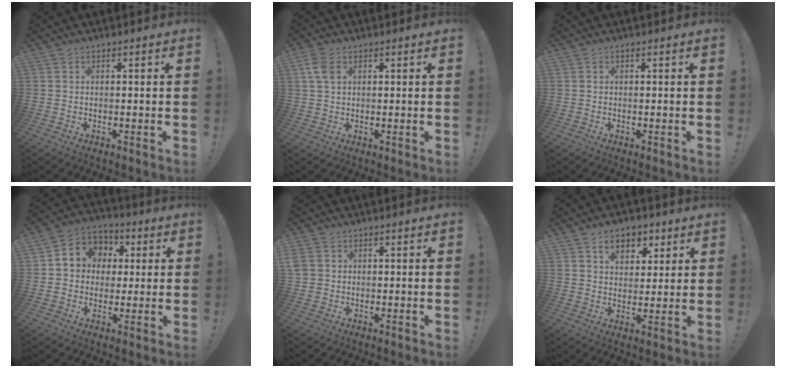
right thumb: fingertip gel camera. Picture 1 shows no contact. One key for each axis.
{"total": 4.9, "fx": 1.8, "fy": 3.0, "fz": 3.4, "tx": -0.060, "ty": -0.003, "tz": 0.031}
{"total": 0.0}
{"total": 8.5, "fx": 1.0, "fy": 8.0, "fz": 2.8, "tx": -0.036, "ty": -0.001, "tz": 0.025}
{"total": 2.8, "fx": 0.8, "fy": 2.5, "fz": 0.9, "tx": -0.019, "ty": 0.004, "tz": 0.020}
{"total": 8.5, "fx": 4.3, "fy": 6.1, "fz": 4.0, "tx": -0.048, "ty": -0.017, "tz": 0.079}